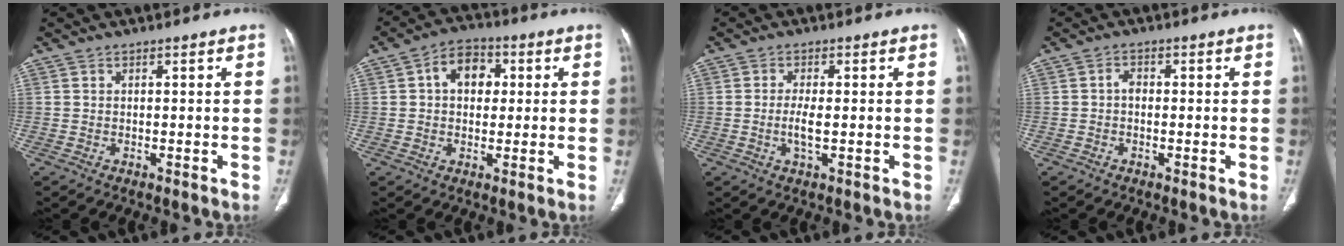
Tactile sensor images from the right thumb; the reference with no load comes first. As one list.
[{"total": 8.0, "force": [1.6, 5.8, 5.2], "torque": [-0.050, 0.012, 0.017]}, {"total": 3.5, "force": [-0.4, 1.1, 3.3], "torque": [-0.072, -0.005, -0.009]}, {"total": 1.6, "force": [-0.2, 1.2, 1.1], "torque": [-0.011, 0.005, -0.009]}]